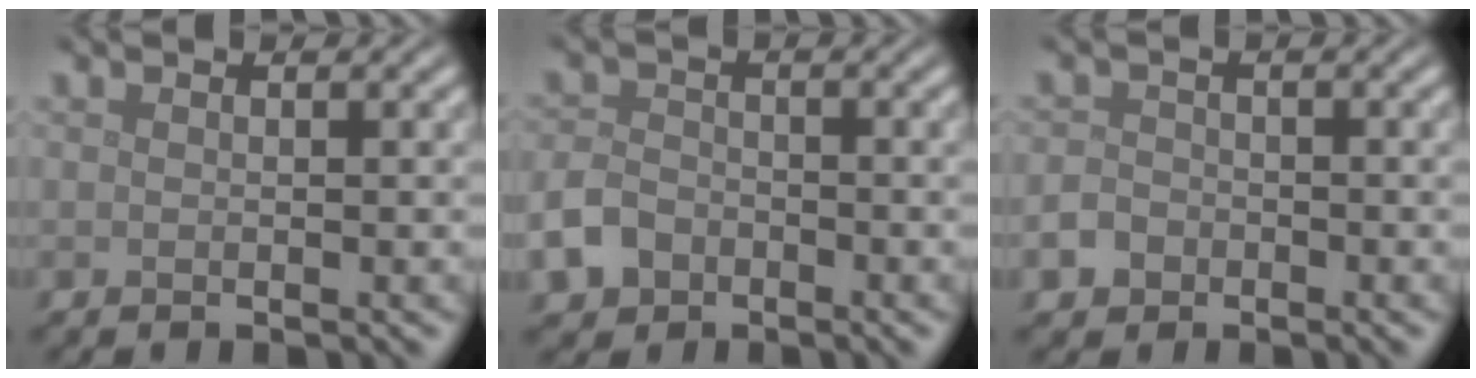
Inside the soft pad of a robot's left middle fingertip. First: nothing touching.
{"total": 3.5, "force": [-2.0, 2.5, 1.4], "torque": [-0.034, -0.003, -0.044]}
{"total": 2.1, "force": [-1.1, 1.5, 0.7], "torque": [-0.012, 0.000, -0.023]}